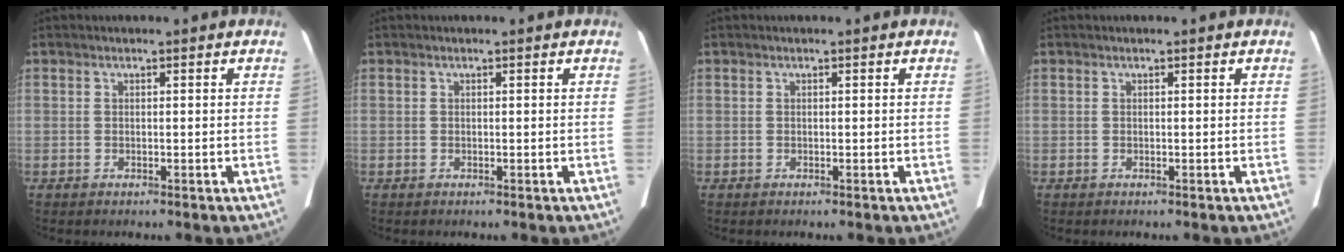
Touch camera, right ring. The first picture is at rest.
{"total": 0.0}
{"total": 0.0}
{"total": 0.0}